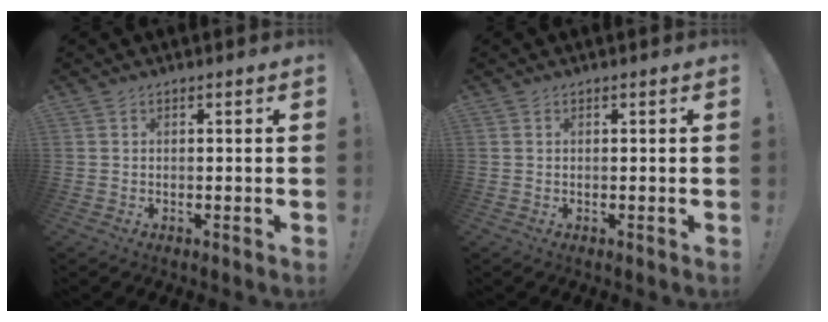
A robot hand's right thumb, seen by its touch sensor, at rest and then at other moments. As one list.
[{"total": 0.0}]